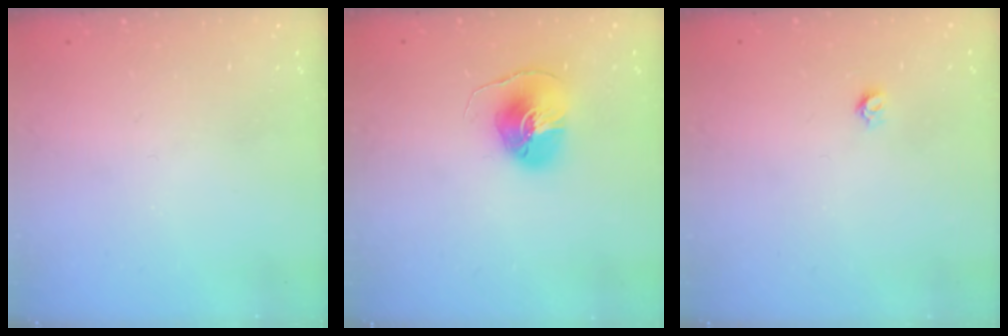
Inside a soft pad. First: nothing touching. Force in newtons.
{"total": 9.6, "press": 9.6, "slide": 0.8}
{"total": 3.6, "press": 3.6, "slide": 0.3}